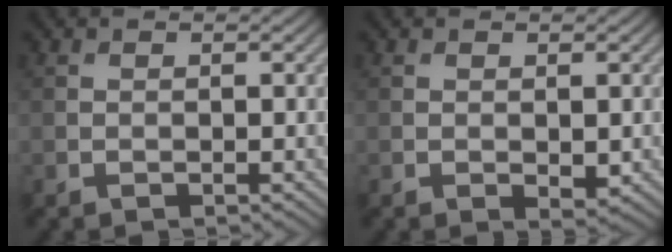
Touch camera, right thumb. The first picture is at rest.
{"total": 1.4, "force": [-0.1, 0.7, 1.2], "torque": [-0.017, -0.008, 0.001]}